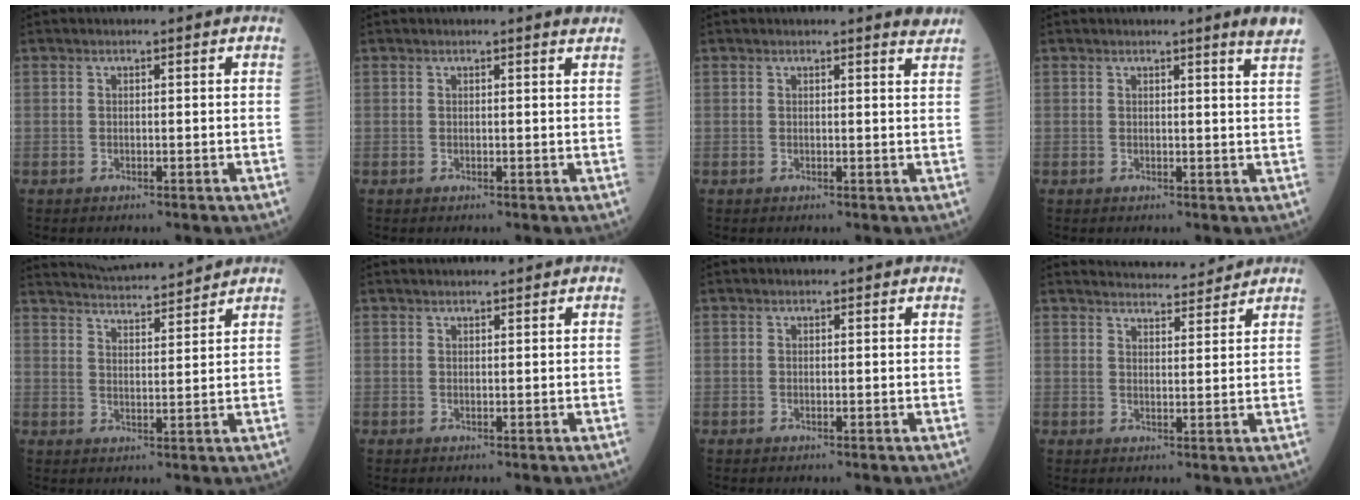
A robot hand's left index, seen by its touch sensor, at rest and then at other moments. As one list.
[{"total": 1.0, "force": [1.0, -0.2, 0.3], "torque": [-0.016, -0.009, 0.009]}, {"total": 1.8, "force": [1.8, -0.2, 0.3], "torque": [-0.007, -0.017, 0.010]}, {"total": 2.5, "force": [2.0, -0.7, 1.4], "torque": [-0.018, -0.016, 0.018]}, {"total": 11.5, "force": [11.1, 0.1, 3.1], "torque": [-0.061, 0.017, 0.169]}, {"total": 3.3, "force": [3.1, 0.1, 1.0], "torque": [-0.012, 0.025, 0.045]}, {"total": 1.3, "force": [1.2, 0.3, 0.4], "torque": [-0.011, 0.008, 0.009]}, {"total": 7.9, "force": [7.8, 0.7, 1.1], "torque": [-0.019, 0.011, 0.103]}]